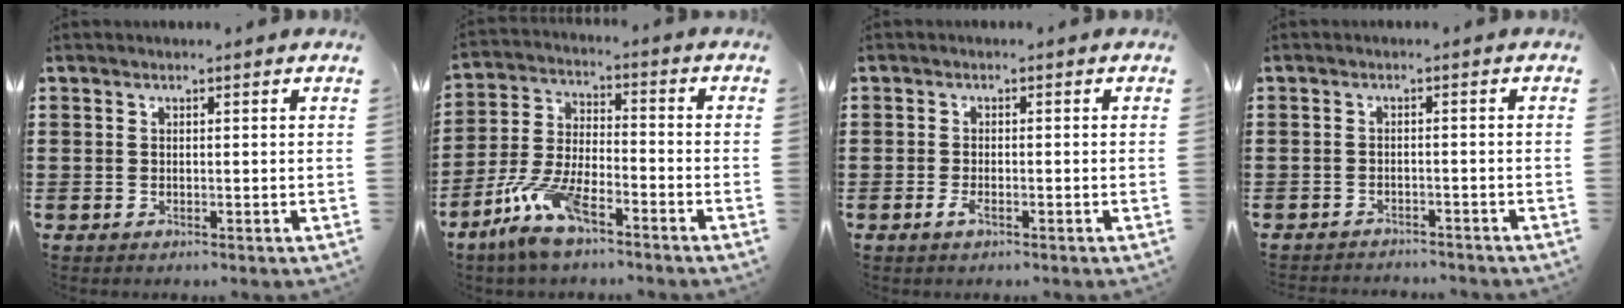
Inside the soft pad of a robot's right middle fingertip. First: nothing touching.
{"total": 9.6, "force": [-6.5, 2.6, 6.6], "torque": [-0.150, -0.002, -0.128]}
{"total": 1.9, "force": [-0.9, 0.6, 1.6], "torque": [-0.044, -0.007, -0.021]}
{"total": 1.7, "force": [-1.7, 0.2, -0.1], "torque": [-0.003, 0.003, -0.037]}